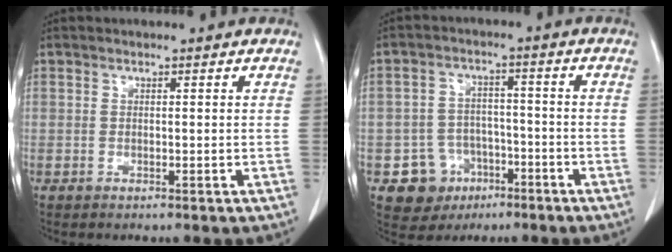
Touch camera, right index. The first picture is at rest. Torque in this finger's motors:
{"motor_torque": [-0.16, 0.08, -0.46, -0.21]}